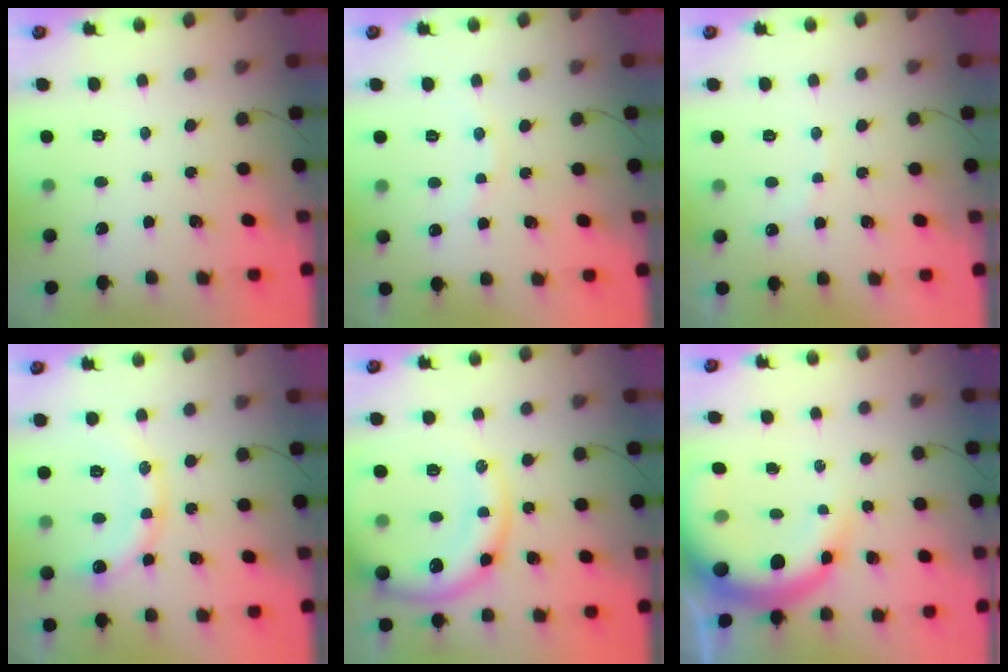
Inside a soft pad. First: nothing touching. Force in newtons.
{"total": 6.6, "press": 6.5, "slide": 1.2}
{"total": 5.5, "press": 5.4, "slide": 0.8}
{"total": 13.4, "press": 13.4, "slide": 1.4}
{"total": 17.2, "press": 16.8, "slide": 3.3}
{"total": 14.5, "press": 14.1, "slide": 3.6}